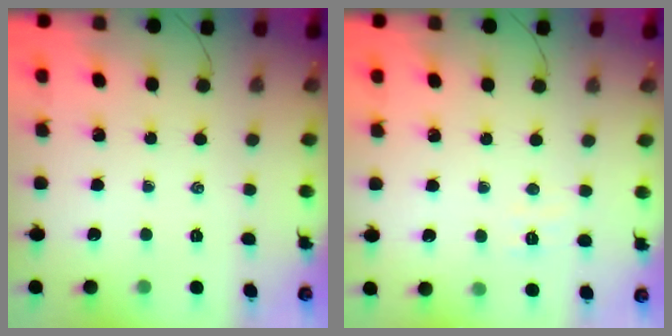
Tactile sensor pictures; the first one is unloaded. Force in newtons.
{"total": 3.8, "press": 3.6, "slide": 1.0}